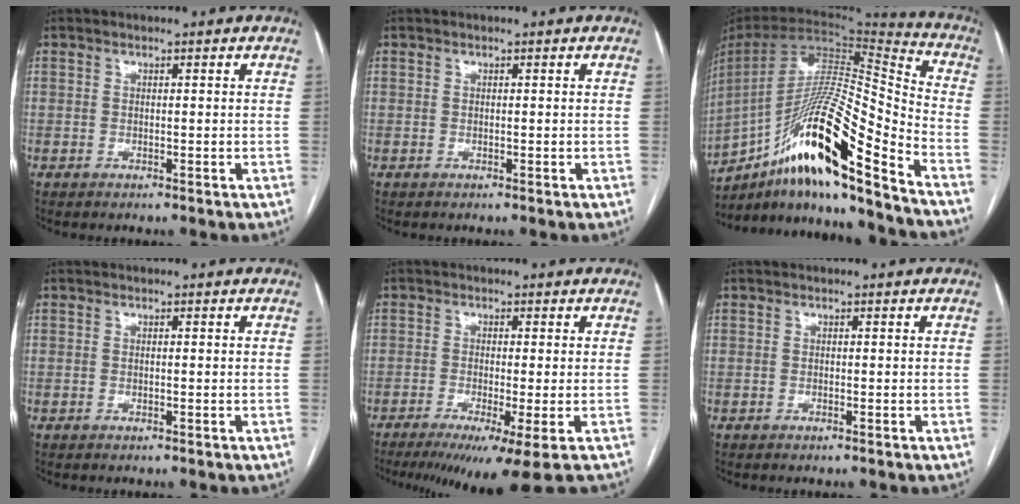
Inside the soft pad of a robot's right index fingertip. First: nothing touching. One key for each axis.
{"total": 0.0}
{"total": 23.2, "fx": -15.0, "fy": 1.2, "fz": 17.7, "tx": -0.319, "ty": -0.004, "tz": -0.269}
{"total": 0.0}
{"total": 9.6, "fx": -6.9, "fy": -0.9, "fz": 6.7, "tx": -0.086, "ty": -0.028, "tz": -0.106}
{"total": 0.0}